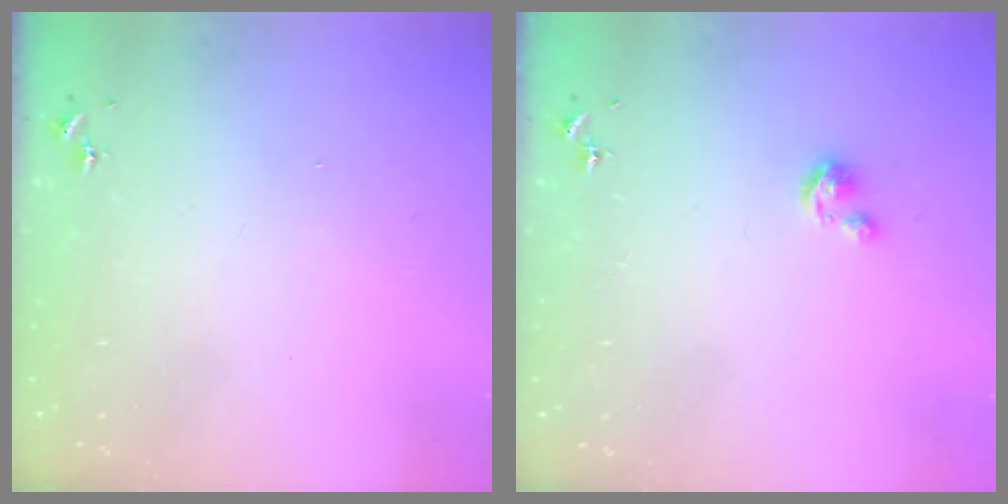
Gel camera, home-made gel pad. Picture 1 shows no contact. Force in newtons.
{"total": 2.5, "press": 2.5, "slide": 0.3}